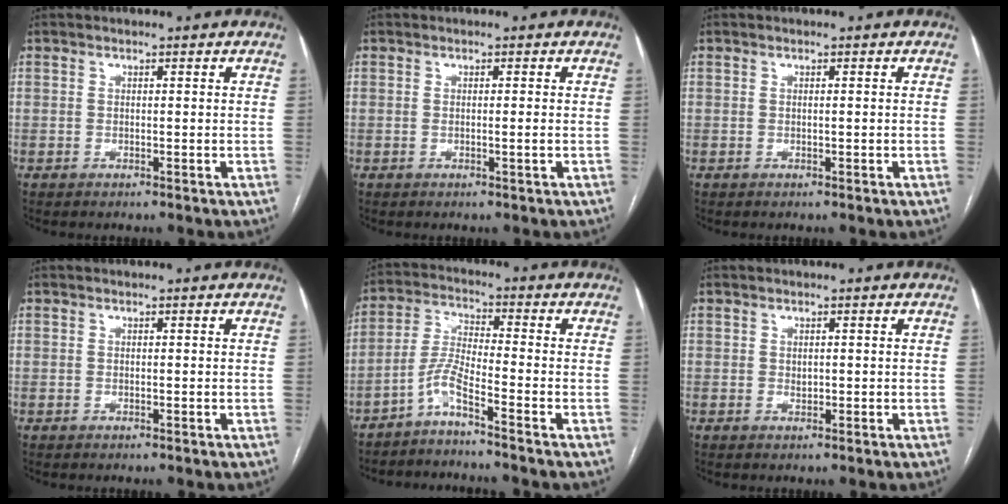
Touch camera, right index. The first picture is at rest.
{"total": 1.1, "force": [-0.2, -0.3, 1.0], "torque": [-0.017, -0.002, -0.003]}
{"total": 0.0}
{"total": 0.0}
{"total": 5.0, "force": [-3.7, -0.8, 3.2], "torque": [-0.076, -0.009, -0.082]}
{"total": 0.6, "force": [0.1, 0.5, 0.4], "torque": [-0.005, 0.001, 0.001]}